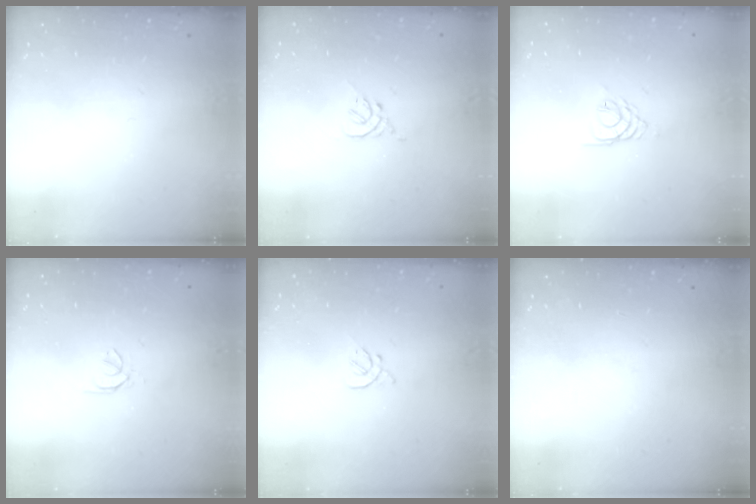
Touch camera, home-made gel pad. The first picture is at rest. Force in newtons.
{"total": 1.6, "press": 1.5, "slide": 0.6}
{"total": 3.4, "press": 3.4, "slide": 0.6}
{"total": 0.5, "press": 0.4, "slide": 0.3}
{"total": 1.6, "press": 1.5, "slide": 0.5}
{"total": 0.0}